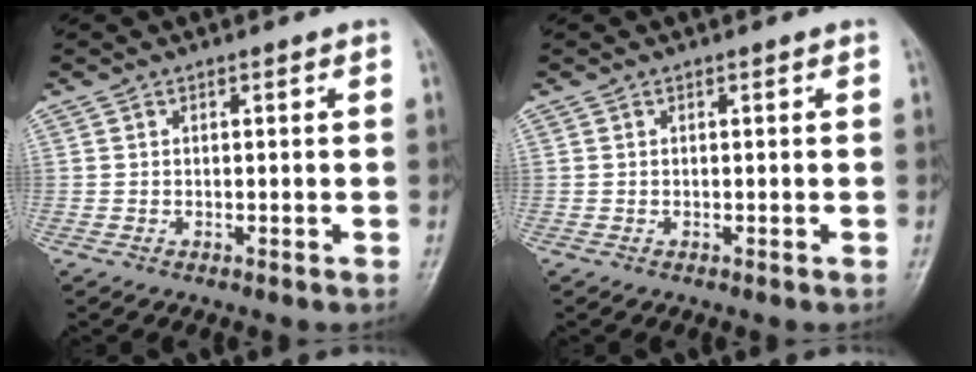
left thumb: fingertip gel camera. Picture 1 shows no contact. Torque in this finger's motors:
{"motor_torque": [0.00, 0.01, -0.02, -0.03, 0.00]}